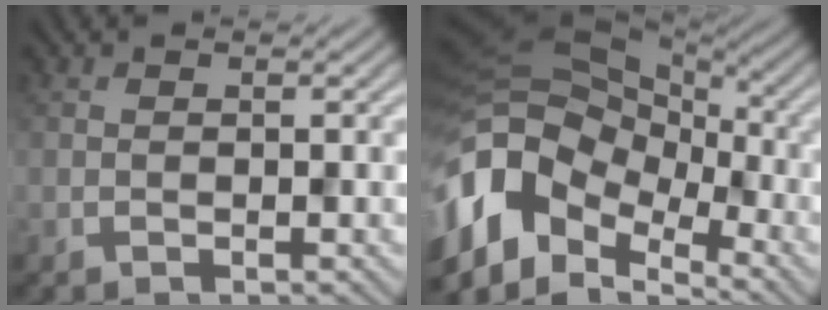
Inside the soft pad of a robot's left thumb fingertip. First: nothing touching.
{"total": 13.9, "force": [-5.4, 9.4, 8.7], "torque": [-0.224, -0.023, -0.100]}